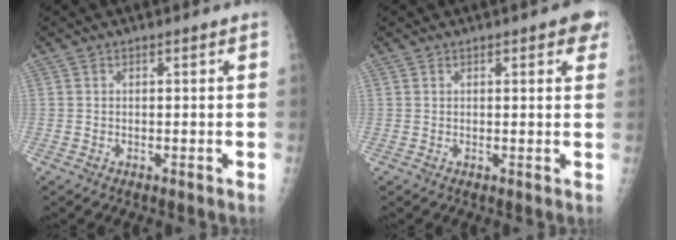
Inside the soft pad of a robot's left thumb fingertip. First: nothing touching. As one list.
[{"total": 4.2, "force": [2.1, 1.2, 3.4], "torque": [-0.028, -0.003, 0.019]}]